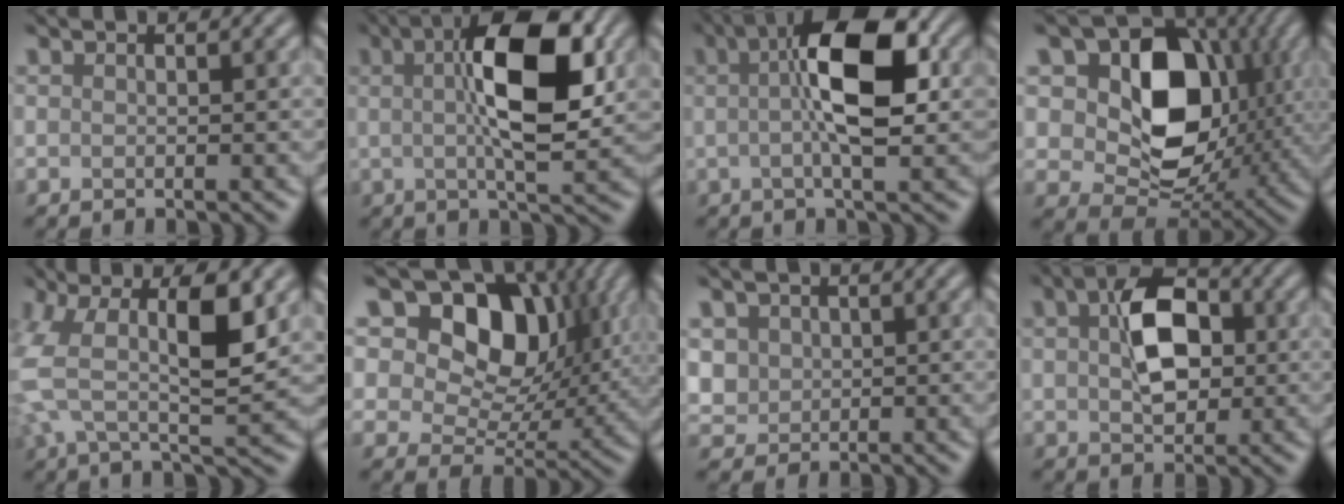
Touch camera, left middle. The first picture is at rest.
{"total": 8.7, "force": [1.9, 2.3, 8.2], "torque": [-0.129, 0.018, 0.035]}
{"total": 7.1, "force": [1.3, 1.7, 6.8], "torque": [-0.116, 0.018, 0.023]}
{"total": 11.4, "force": [2.6, 8.5, 7.2], "torque": [-0.122, -0.008, 0.054]}
{"total": 9.0, "force": [2.2, 3.5, 8.0], "torque": [-0.186, 0.011, 0.043]}
{"total": 11.8, "force": [6.0, 7.5, 6.9], "torque": [-0.111, 0.017, 0.096]}
{"total": 2.6, "force": [1.1, 2.4, 0.3], "torque": [-0.047, 0.011, 0.041]}
{"total": 5.4, "force": [1.1, 3.3, 4.1], "torque": [-0.082, 0.015, 0.024]}